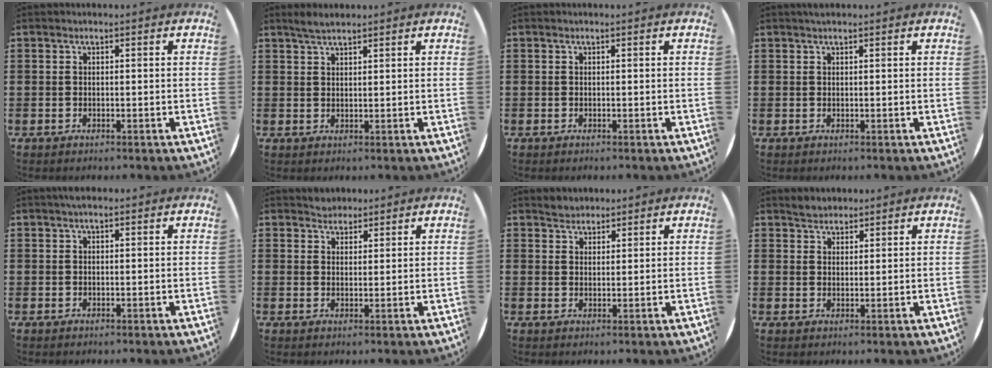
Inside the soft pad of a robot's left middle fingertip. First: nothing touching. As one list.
[{"total": 2.3, "force": [2.0, 0.4, 1.0], "torque": [-0.022, 0.006, 0.037]}, {"total": 0.0}, {"total": 0.6, "force": [0.6, 0.1, 0.1], "torque": [-0.003, 0.001, 0.011]}, {"total": 0.6, "force": [0.5, 0.2, 0.3], "torque": [-0.007, 0.002, 0.008]}, {"total": 2.0, "force": [1.9, 0.7, -0.3], "torque": [0.010, 0.002, 0.035]}, {"total": 2.1, "force": [2.0, 0.7, -0.2], "torque": [0.008, 0.002, 0.037]}, {"total": 2.3, "force": [2.1, 0.8, -0.1], "torque": [0.000, 0.006, 0.042]}]